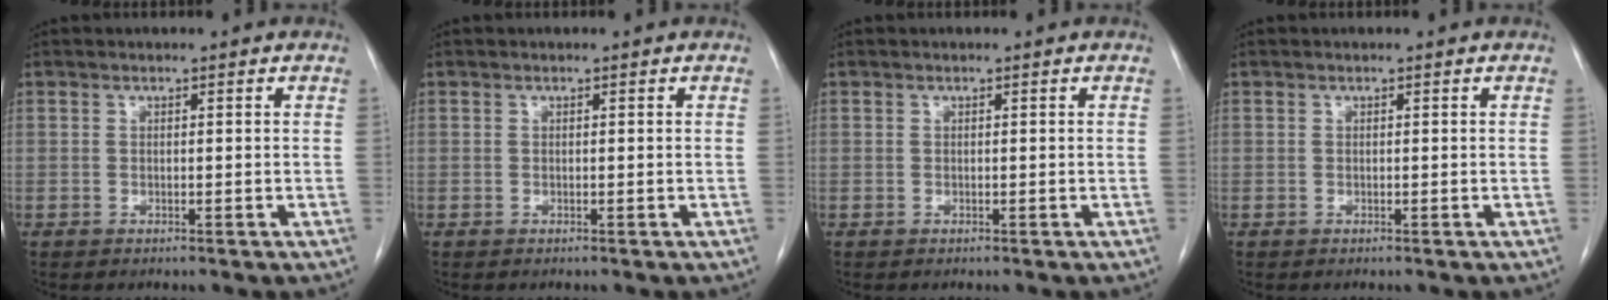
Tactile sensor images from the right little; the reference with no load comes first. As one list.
[{"total": 0.0}, {"total": 0.0}, {"total": 0.0}]